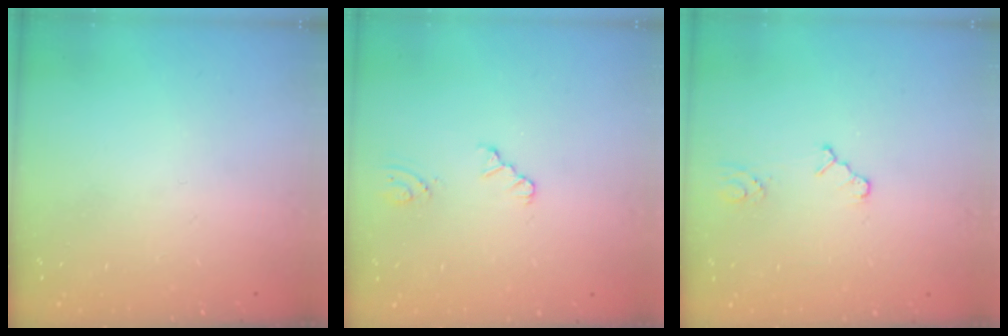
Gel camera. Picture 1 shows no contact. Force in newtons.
{"total": 1.6, "press": 1.6, "slide": 0.3}
{"total": 2.6, "press": 2.6, "slide": 0.4}